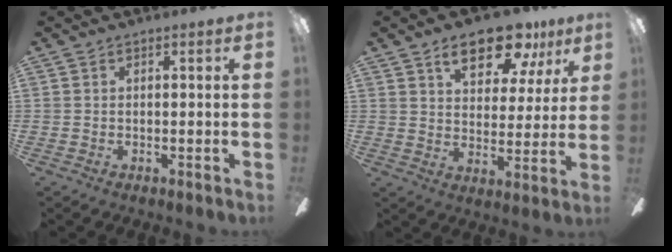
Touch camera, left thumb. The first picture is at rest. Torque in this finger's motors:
{"motor_torque": [1.44, 1.09, 1.44, -1.04, 0.08]}